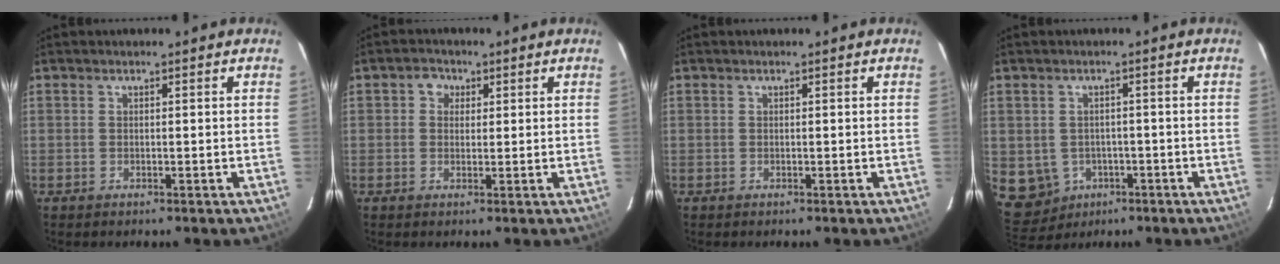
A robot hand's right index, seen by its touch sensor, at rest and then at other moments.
{"total": 2.7, "force": [0.7, 2.6, 0.7], "torque": [-0.009, 0.012, 0.007]}
{"total": 0.0}
{"total": 7.9, "force": [-2.3, 7.2, 2.2], "torque": [-0.071, 0.004, -0.018]}